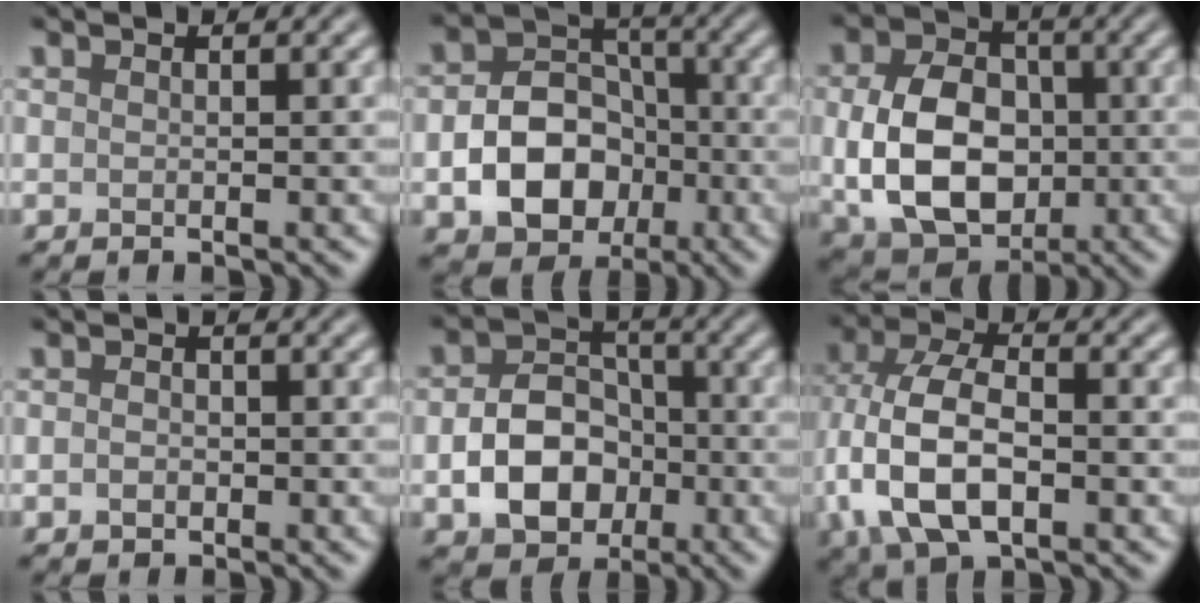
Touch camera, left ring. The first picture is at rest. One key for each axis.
{"total": 7.3, "fx": -2.1, "fy": 5.5, "fz": 4.3, "tx": -0.068, "ty": -0.003, "tz": -0.036}
{"total": 9.6, "fx": -0.5, "fy": 6.9, "fz": 6.7, "tx": -0.135, "ty": -0.011, "tz": -0.010}
{"total": 1.2, "fx": -0.3, "fy": 0.9, "fz": 0.7, "tx": -0.011, "ty": -0.001, "tz": -0.010}
{"total": 6.5, "fx": -1.8, "fy": 4.8, "fz": 4.0, "tx": -0.066, "ty": -0.002, "tz": -0.030}
{"total": 9.6, "fx": -2.1, "fy": 5.6, "fz": 7.5, "tx": -0.178, "ty": -0.001, "tz": -0.051}